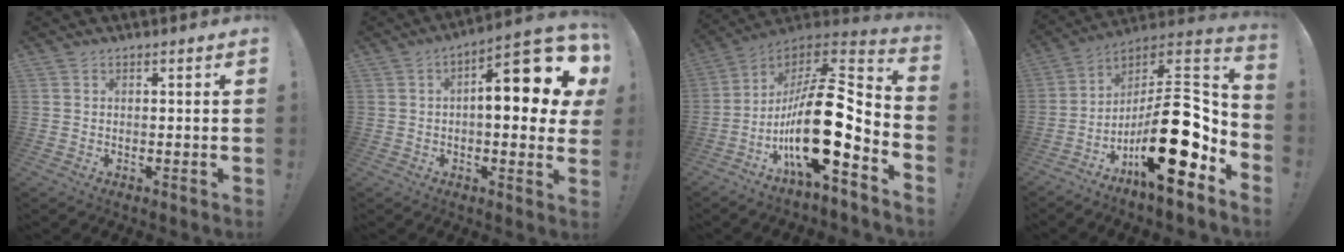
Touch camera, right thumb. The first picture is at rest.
{"total": 16.2, "force": [3.3, 5.7, 14.8], "torque": [-0.197, -0.014, 0.044]}
{"total": 22.3, "force": [-5.1, 8.0, 20.2], "torque": [-0.357, 0.004, -0.089]}
{"total": 24.2, "force": [-7.4, 8.8, 21.3], "torque": [-0.345, 0.028, -0.119]}